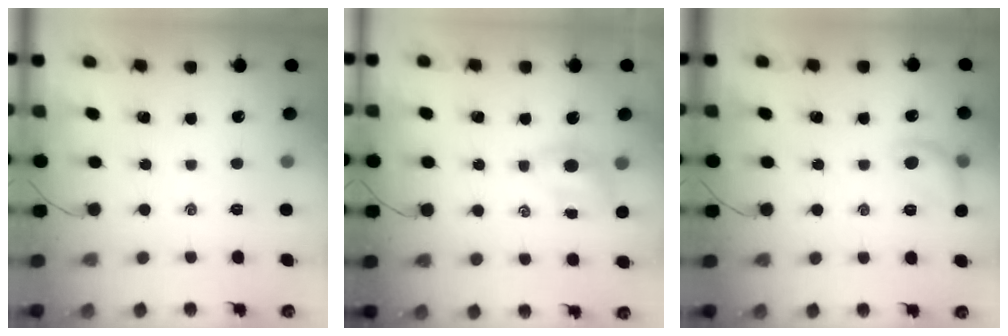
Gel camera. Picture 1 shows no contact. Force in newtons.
{"total": 4.3, "press": 4.1, "slide": 1.0}
{"total": 8.6, "press": 8.6, "slide": 0.2}